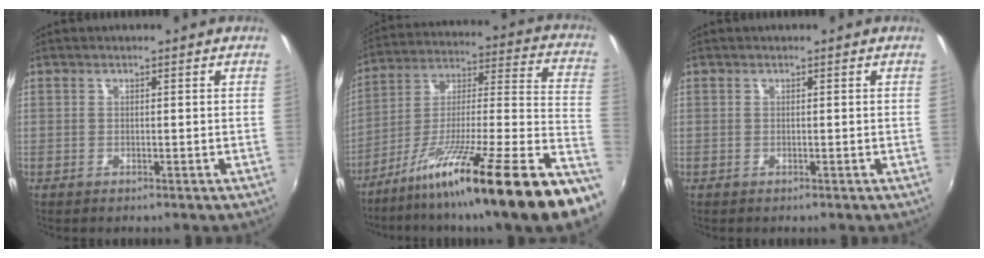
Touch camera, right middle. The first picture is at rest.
{"total": 24.4, "force": [-15.4, -0.6, 19.0], "torque": [-0.260, -0.031, -0.248]}
{"total": 0.0}